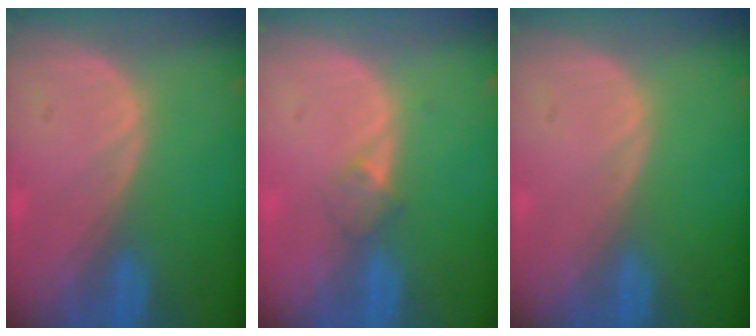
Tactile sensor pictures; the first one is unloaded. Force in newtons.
{"total": 2.1, "press": 1.8, "slide": 1.0}
{"total": 0.0}